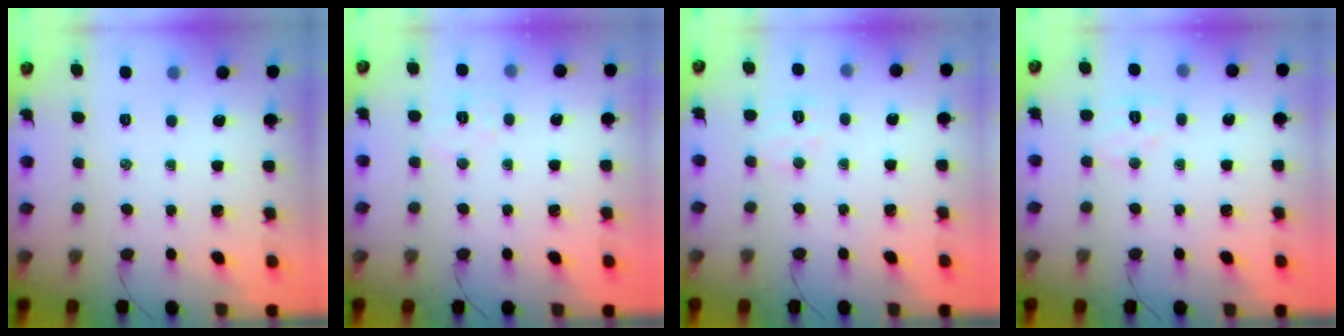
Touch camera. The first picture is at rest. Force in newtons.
{"total": 5.7, "press": 5.6, "slide": 1.1}
{"total": 6.4, "press": 6.3, "slide": 1.2}
{"total": 5.2, "press": 5.1, "slide": 1.0}